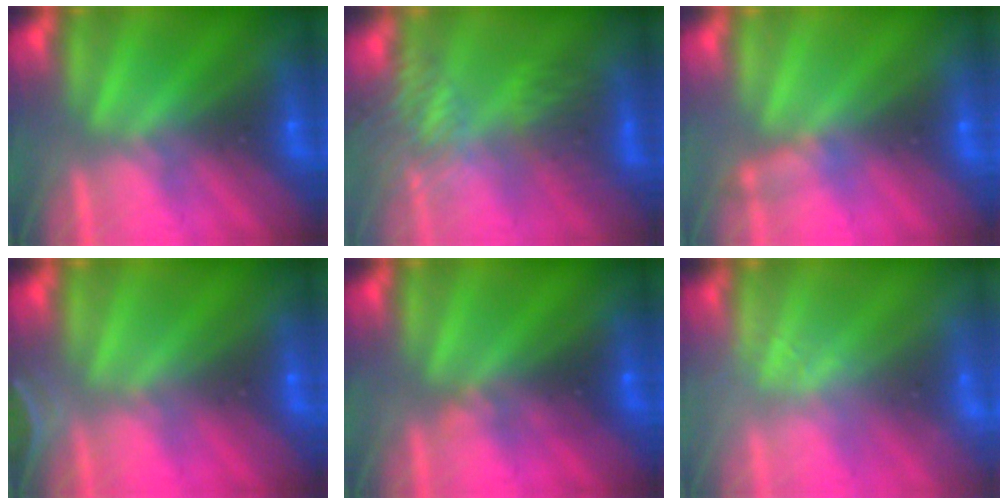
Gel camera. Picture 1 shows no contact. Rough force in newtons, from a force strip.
{"total": 4.9}
{"total": 2.2}
{"total": 2.5}
{"total": 2.3}
{"total": 2.3}